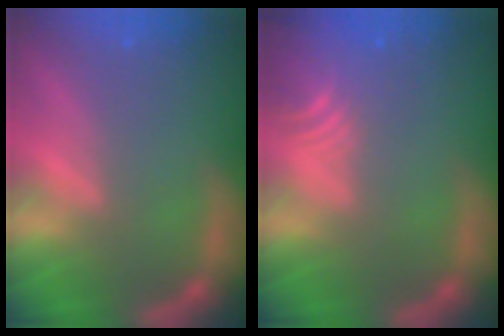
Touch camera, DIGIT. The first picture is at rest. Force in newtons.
{"total": 5.1}